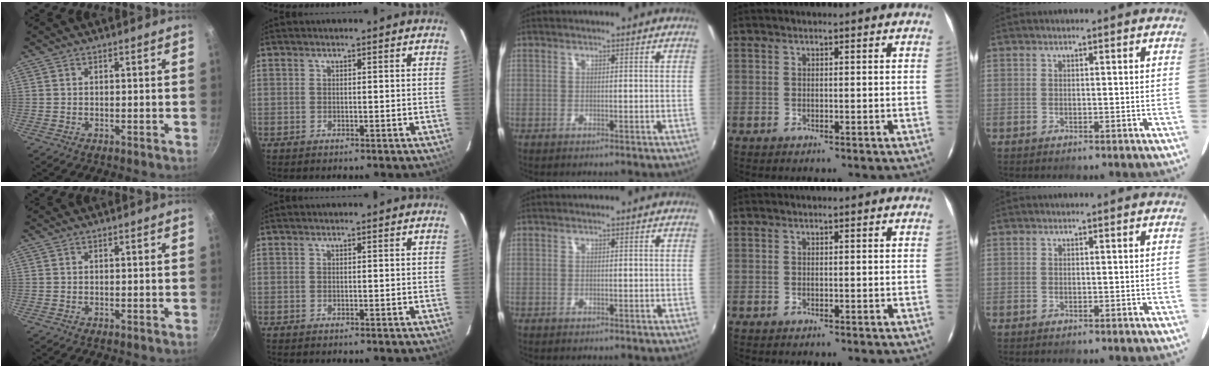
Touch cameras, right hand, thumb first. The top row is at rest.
{}